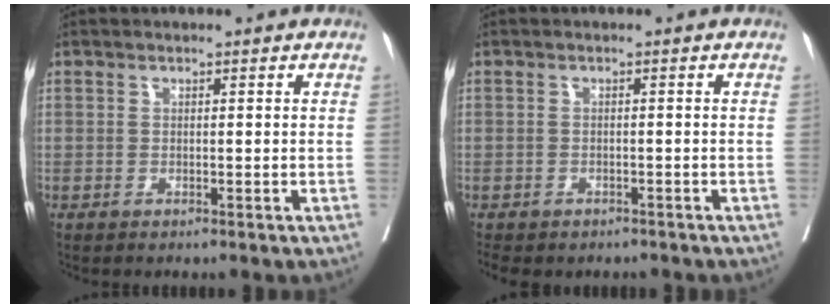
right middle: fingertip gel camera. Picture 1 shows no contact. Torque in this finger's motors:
{"motor_torque": [0.61, -0.52, 0.06, 0.02]}